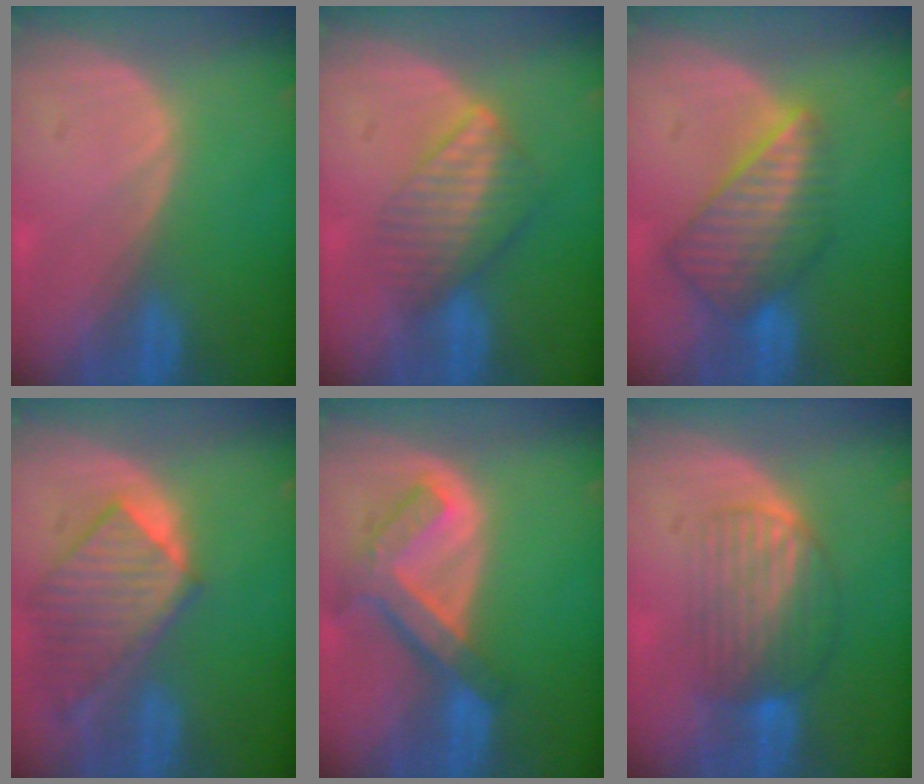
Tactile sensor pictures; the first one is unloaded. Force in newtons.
{"total": 6.5, "press": 6.1, "slide": 2.4}
{"total": 8.7, "press": 7.6, "slide": 4.3}
{"total": 9.3, "press": 8.1, "slide": 4.6}
{"total": 7.5, "press": 6.4, "slide": 3.8}
{"total": 6.8, "press": 6.5, "slide": 2.1}